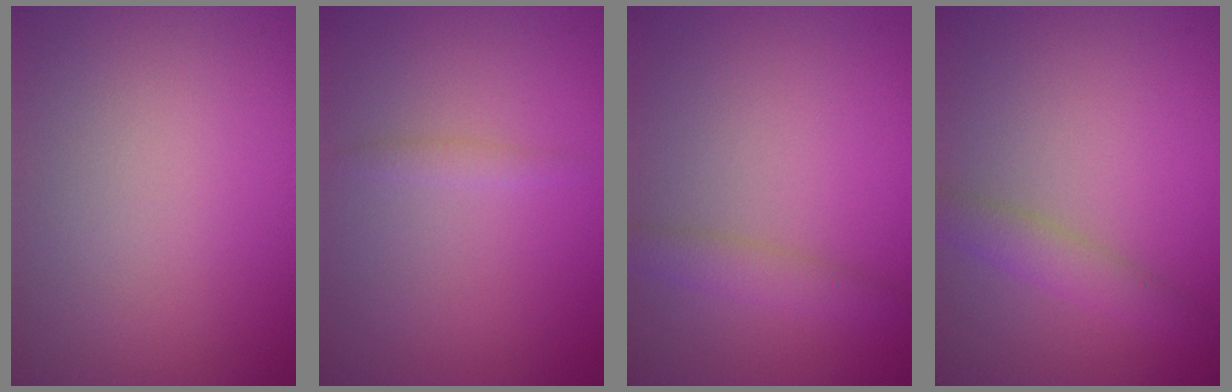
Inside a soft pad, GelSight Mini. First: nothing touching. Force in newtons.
{"total": 0.8, "press": 0.8, "slide": 0.1}
{"total": 2.2, "press": 2.2, "slide": 0.1}
{"total": 2.4, "press": 2.4, "slide": 0.1}